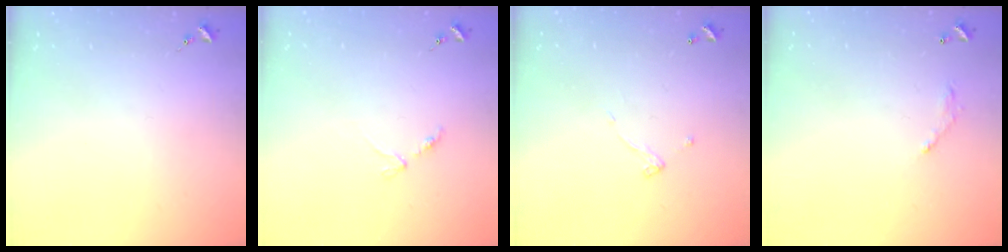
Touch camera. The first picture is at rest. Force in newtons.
{"total": 3.4, "press": 3.4, "slide": 0.5}
{"total": 4.9, "press": 4.9, "slide": 0.1}
{"total": 6.2, "press": 6.2, "slide": 0.4}